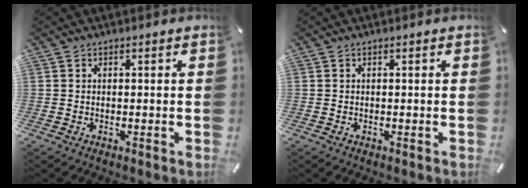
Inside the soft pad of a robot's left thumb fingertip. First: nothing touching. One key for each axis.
{"total": 0.0}